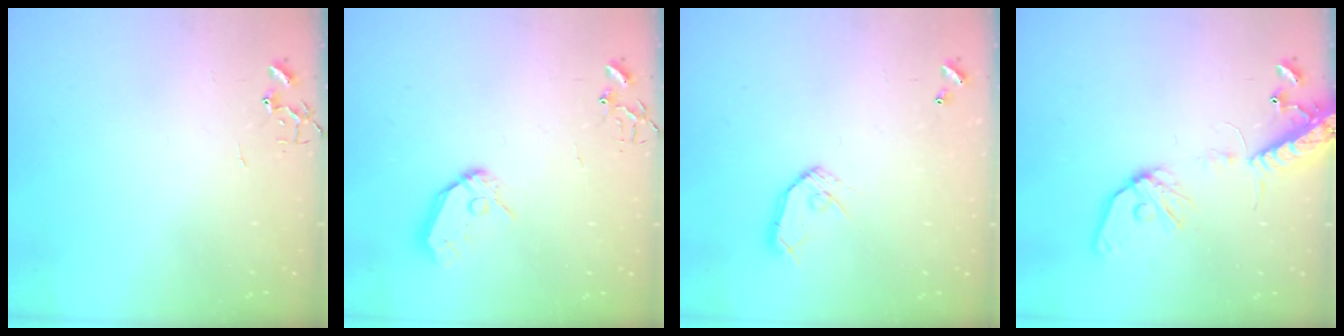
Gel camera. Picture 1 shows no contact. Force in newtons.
{"total": 10.5, "press": 10.5, "slide": 1.3}
{"total": 8.8, "press": 8.8, "slide": 0.6}
{"total": 14.1, "press": 13.8, "slide": 3.0}